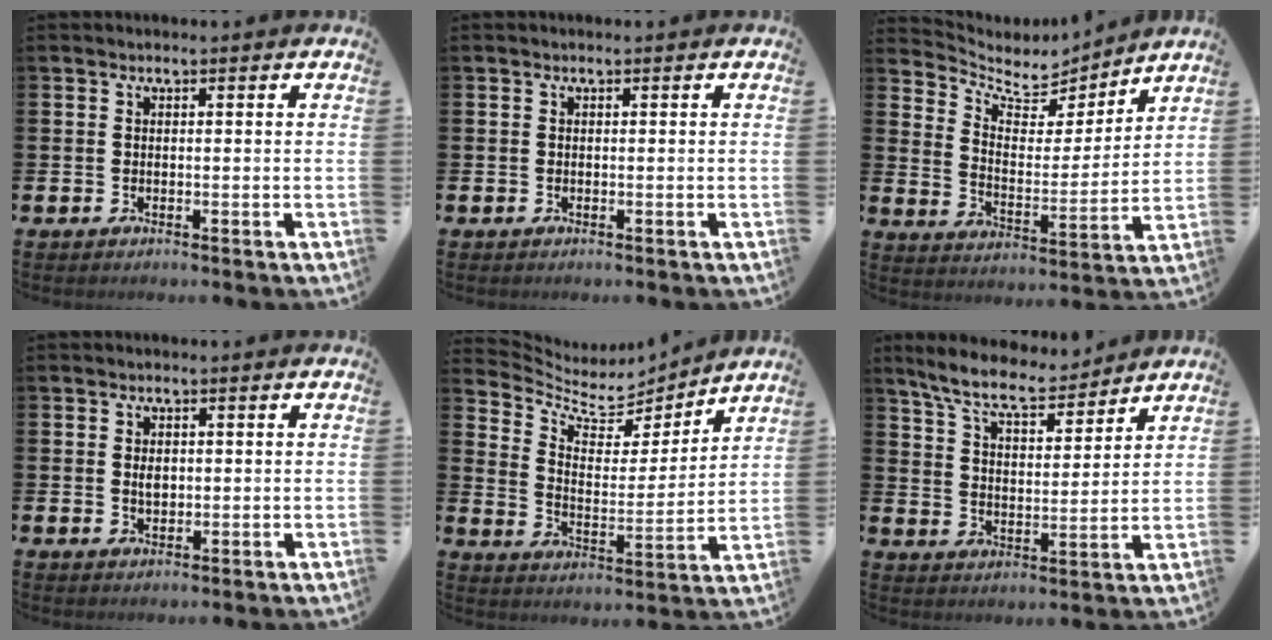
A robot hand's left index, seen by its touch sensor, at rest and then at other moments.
{"total": 0.0}
{"total": 6.2, "force": [5.6, 2.5, 0.9], "torque": [-0.049, -0.049, 0.094]}
{"total": 1.6, "force": [0.3, 1.1, 1.2], "torque": [-0.004, -0.002, 0.000]}
{"total": 6.3, "force": [5.6, 2.6, 1.3], "torque": [-0.063, -0.048, 0.093]}
{"total": 8.6, "force": [7.8, 1.7, 3.0], "torque": [-0.089, -0.036, 0.141]}